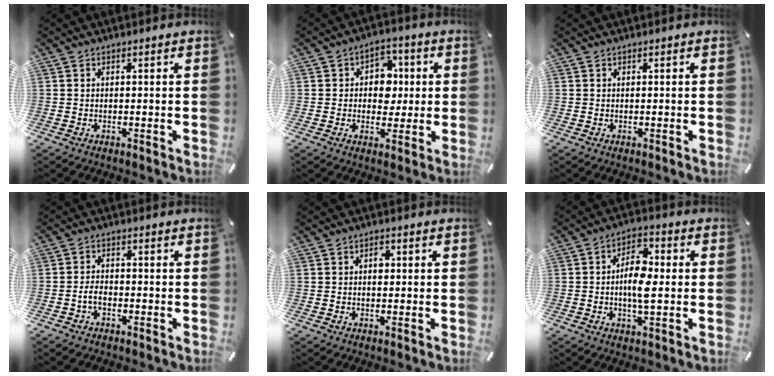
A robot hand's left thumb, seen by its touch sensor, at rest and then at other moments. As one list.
[{"total": 8.0, "force": [0.4, 7.0, 3.8], "torque": [-0.049, 0.008, 0.005]}, {"total": 0.0}, {"total": 3.2, "force": [-1.5, 1.8, 2.1], "torque": [-0.045, 0.006, -0.029]}, {"total": 1.9, "force": [0.1, 1.4, 1.3], "torque": [-0.002, -0.003, -0.005]}, {"total": 8.5, "force": [-0.7, 4.0, 7.5], "torque": [-0.137, 0.008, -0.015]}]